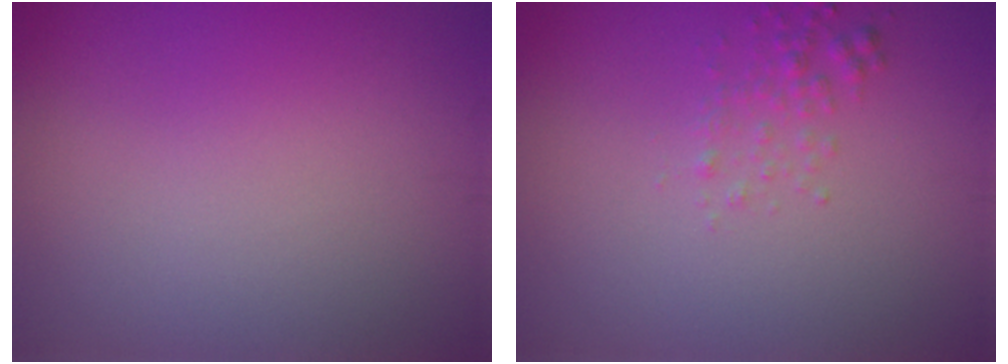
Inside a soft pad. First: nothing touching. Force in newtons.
{"total": 1.6, "press": 1.5, "slide": 0.2}